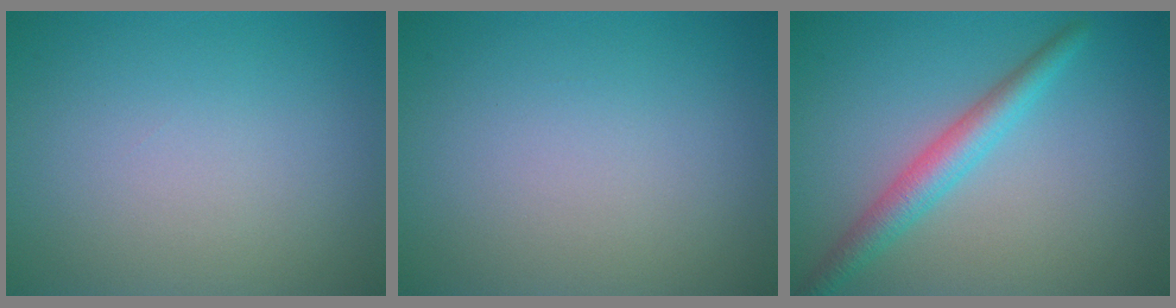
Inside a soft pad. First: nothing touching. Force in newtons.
{"total": 0.0}
{"total": 3.4, "press": 3.4, "slide": 0.1}